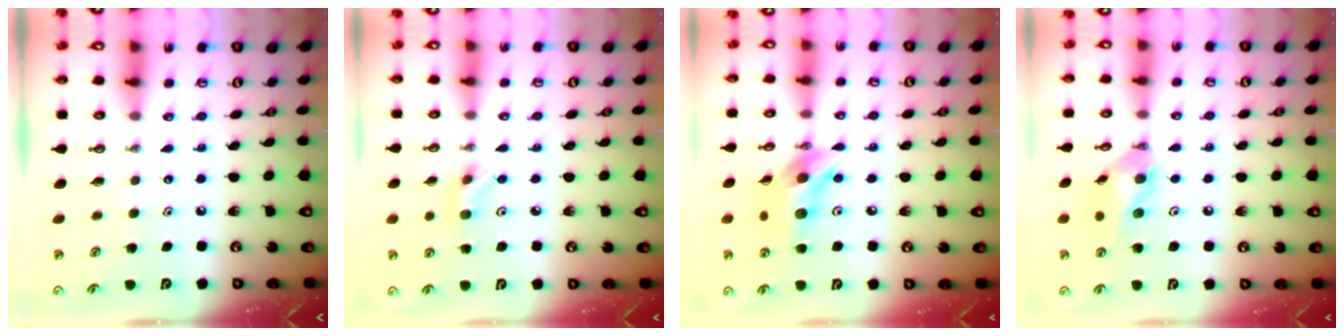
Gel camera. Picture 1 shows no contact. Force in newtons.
{"total": 5.7, "press": 5.7, "slide": 0.6}
{"total": 12.6, "press": 12.6, "slide": 0.8}
{"total": 11.6, "press": 11.4, "slide": 1.9}